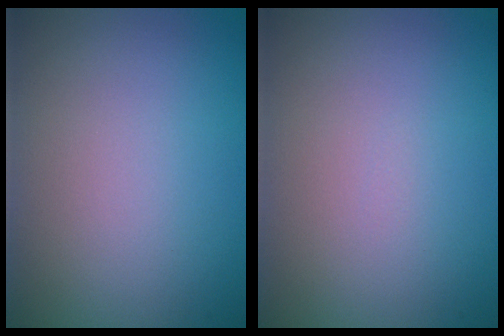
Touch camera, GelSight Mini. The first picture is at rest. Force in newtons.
{"total": 0.0}